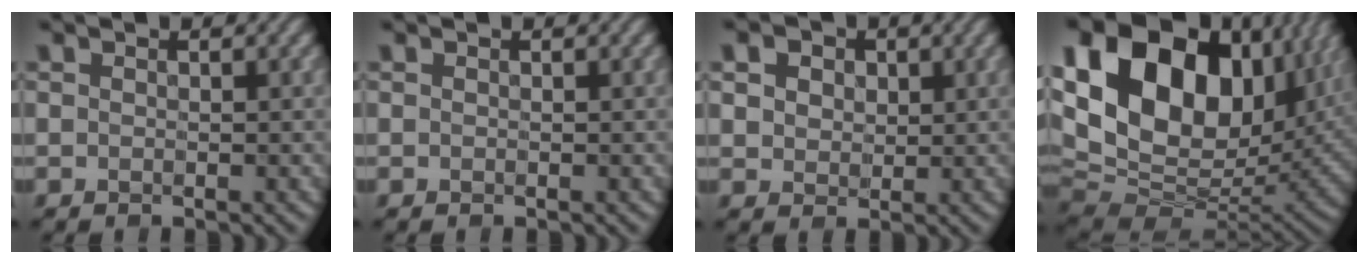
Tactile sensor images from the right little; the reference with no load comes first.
{"total": 0.0}
{"total": 5.9, "force": [2.7, 4.3, 3.0], "torque": [-0.084, 0.012, 0.038]}
{"total": 20.5, "force": [7.0, 13.1, 14.1], "torque": [-0.279, 0.046, 0.121]}